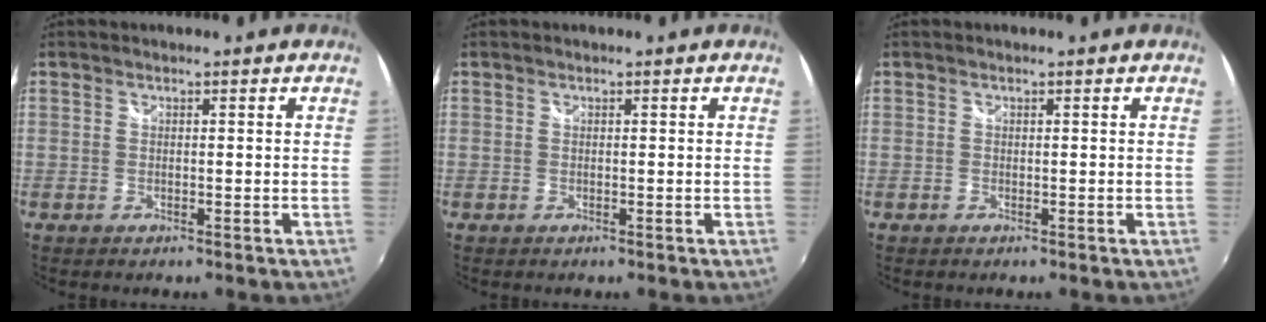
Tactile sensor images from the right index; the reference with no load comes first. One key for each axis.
{"total": 0.0}
{"total": 0.0}